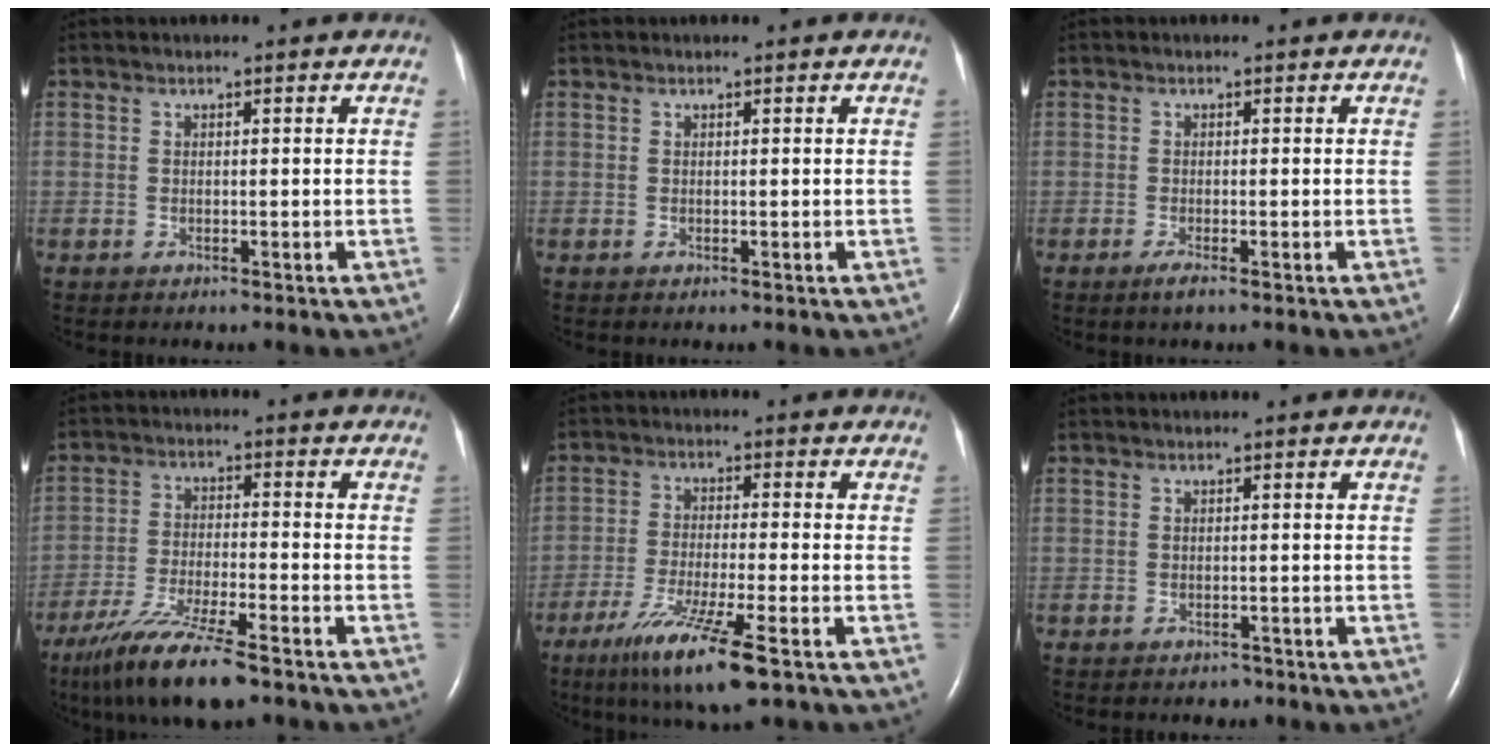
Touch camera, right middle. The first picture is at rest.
{"total": 0.0}
{"total": 1.3, "force": [-0.8, -0.1, 1.0], "torque": [-0.020, -0.004, -0.018]}
{"total": 12.0, "force": [-8.9, 0.8, 7.9], "torque": [-0.151, -0.034, -0.156]}
{"total": 10.4, "force": [-6.0, -0.1, 8.5], "torque": [-0.163, -0.032, -0.106]}
{"total": 1.1, "force": [-1.0, 0.6, 0.0], "torque": [-0.001, 0.002, -0.015]}